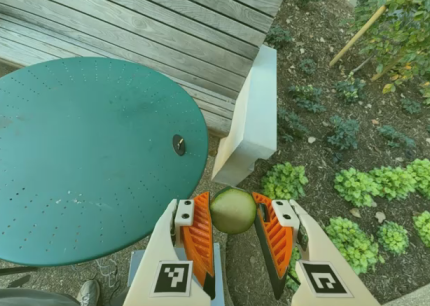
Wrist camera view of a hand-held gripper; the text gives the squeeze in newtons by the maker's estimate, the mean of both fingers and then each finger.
{"total": 10.9, "left": 10.6, "right": 11.3}